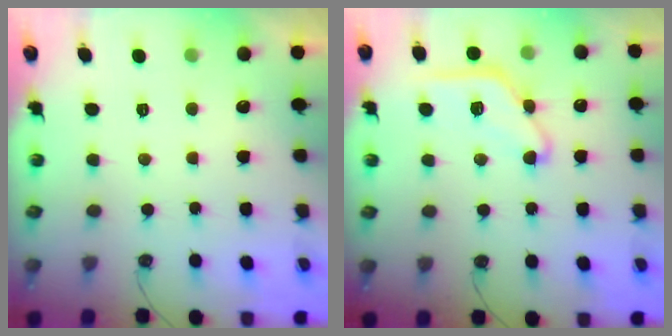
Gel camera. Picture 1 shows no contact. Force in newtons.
{"total": 12.2, "press": 12.1, "slide": 0.7}